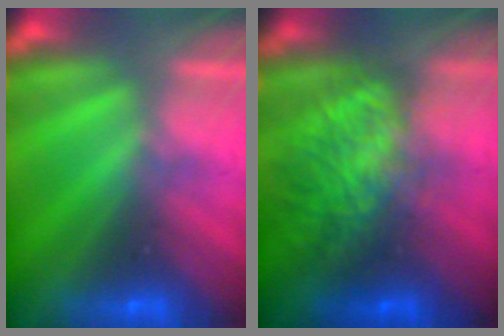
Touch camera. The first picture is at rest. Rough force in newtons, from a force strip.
{"total": 10.2}